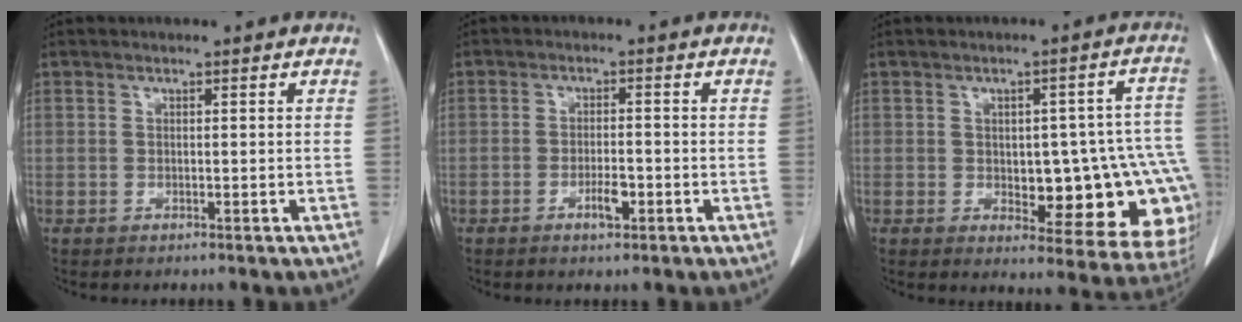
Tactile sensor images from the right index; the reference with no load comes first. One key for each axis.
{"total": 3.1, "fx": -1.5, "fy": 0.9, "fz": 2.6, "tx": -0.044, "ty": 0.002, "tz": -0.023}
{"total": 17.1, "fx": -2.7, "fy": 6.7, "fz": 15.5, "tx": -0.109, "ty": 0.033, "tz": -0.012}